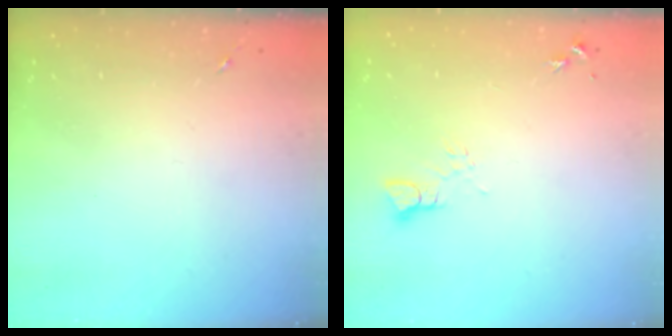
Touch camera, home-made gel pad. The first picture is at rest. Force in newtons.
{"total": 4.4, "press": 4.4, "slide": 0.4}